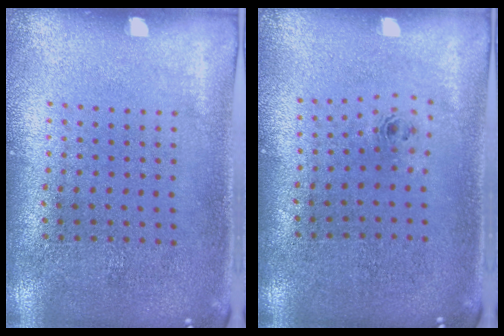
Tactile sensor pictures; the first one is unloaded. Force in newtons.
{"total": 0.7, "press": 0.3, "slide": 0.6}